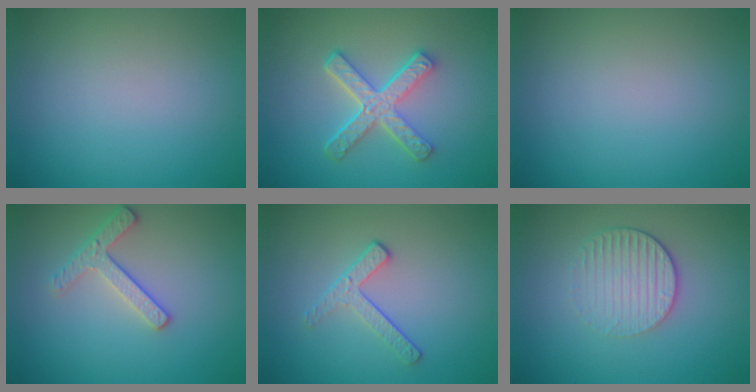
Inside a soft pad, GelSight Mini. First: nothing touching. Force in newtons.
{"total": 4.8, "press": 3.6, "slide": 3.2}
{"total": 0.0}
{"total": 2.4, "press": 2.3, "slide": 0.5}
{"total": 2.0, "press": 1.4, "slide": 1.5}
{"total": 3.7, "press": 2.7, "slide": 2.6}